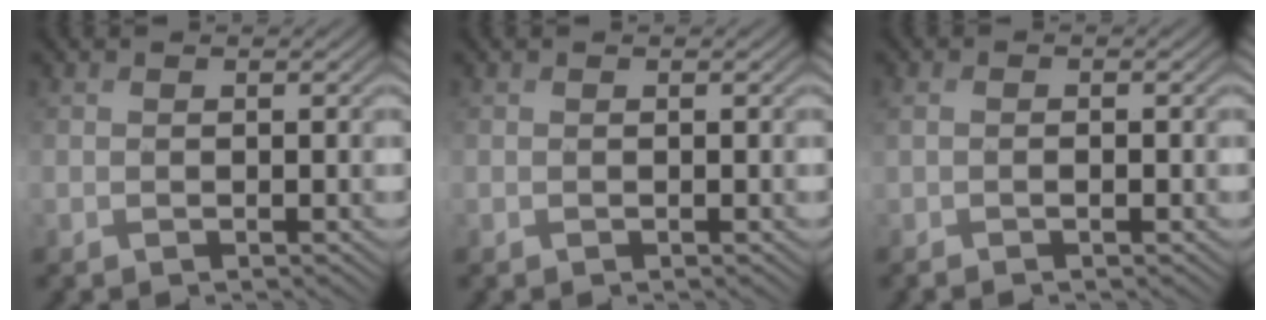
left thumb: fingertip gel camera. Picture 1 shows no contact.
{"total": 0.0}
{"total": 1.7, "force": [-0.4, 0.6, 1.5], "torque": [-0.032, -0.001, -0.006]}